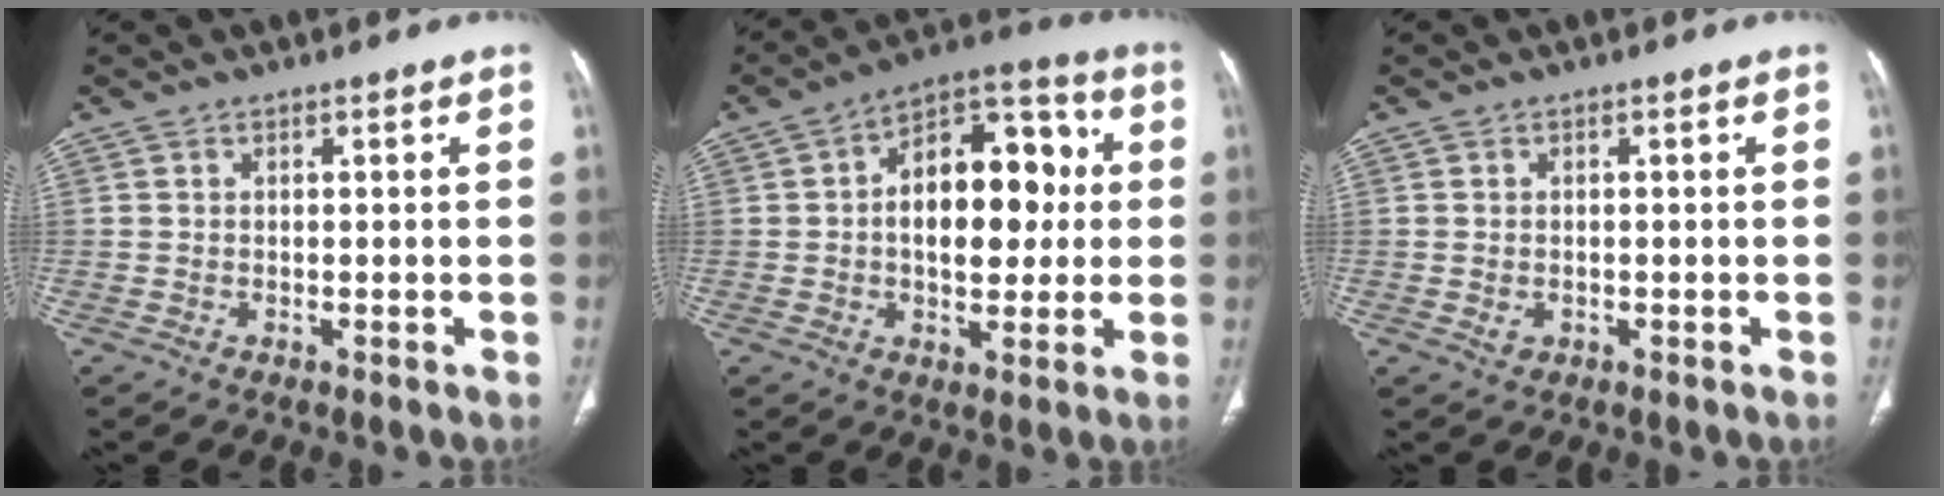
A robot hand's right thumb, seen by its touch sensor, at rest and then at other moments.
{"total": 17.2, "force": [1.3, 10.2, 13.8], "torque": [-0.165, 0.031, 0.015]}
{"total": 1.7, "force": [-0.4, 1.4, 0.9], "torque": [-0.016, 0.003, -0.001]}